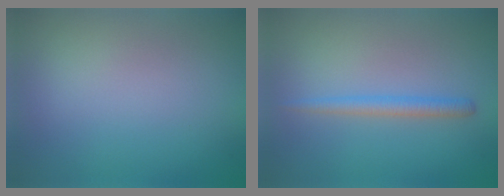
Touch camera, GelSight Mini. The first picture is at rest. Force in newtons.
{"total": 1.7, "press": 1.7, "slide": 0.2}